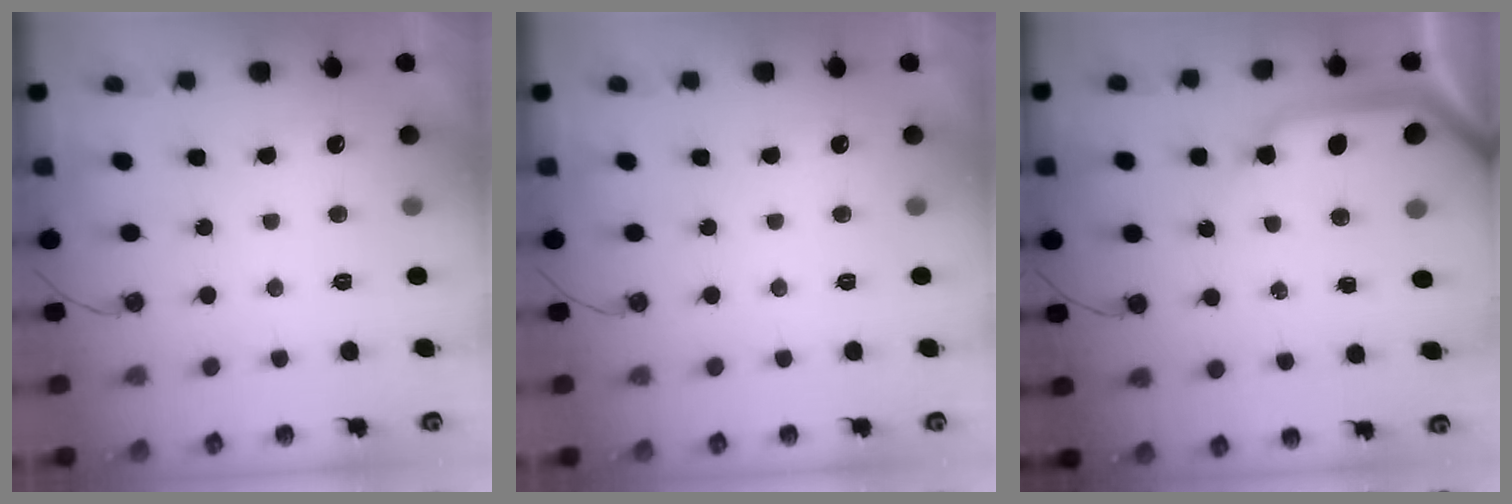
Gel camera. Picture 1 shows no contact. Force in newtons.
{"total": 0.0}
{"total": 12.1, "press": 12.0, "slide": 1.4}